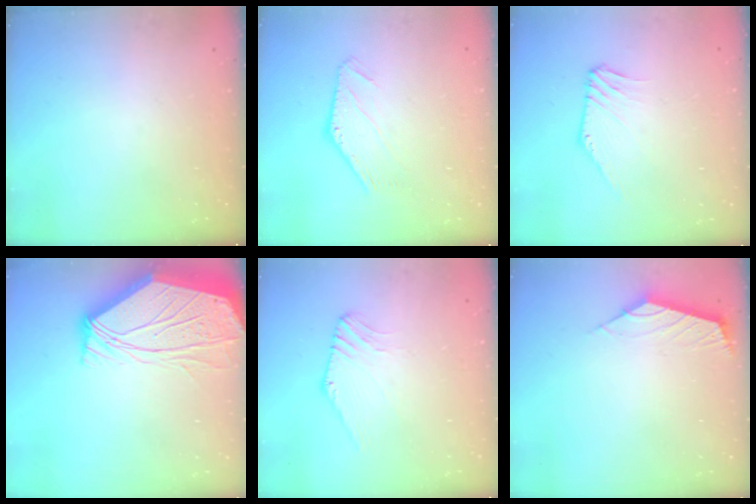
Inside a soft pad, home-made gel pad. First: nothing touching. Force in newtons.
{"total": 0.6, "press": 0.6, "slide": 0.1}
{"total": 1.7, "press": 1.7, "slide": 0.2}
{"total": 10.7, "press": 10.6, "slide": 1.2}
{"total": 0.5, "press": 0.5, "slide": 0.3}
{"total": 2.6, "press": 2.6, "slide": 0.7}